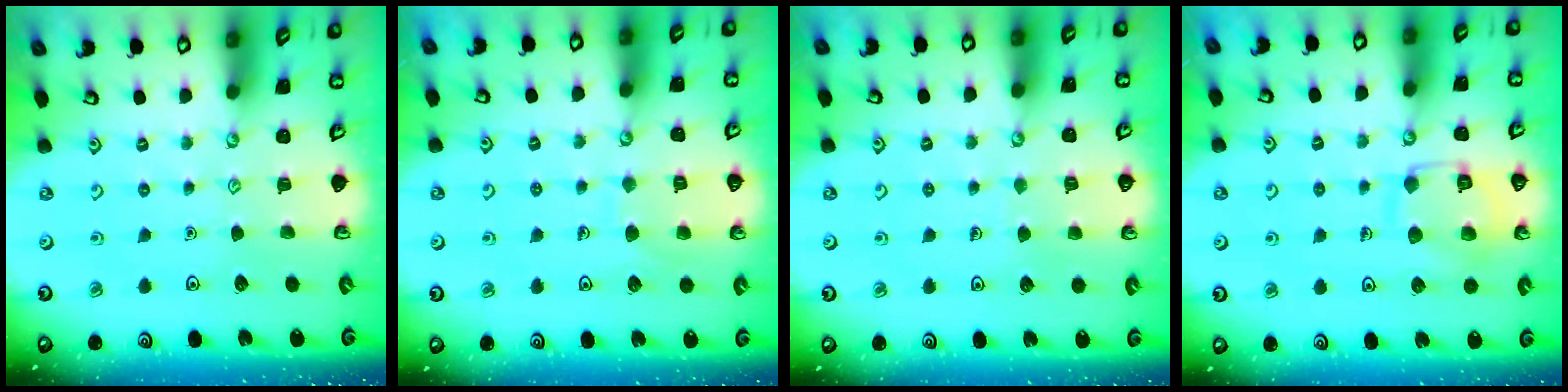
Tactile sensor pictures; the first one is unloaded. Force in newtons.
{"total": 6.7, "press": 6.7, "slide": 0.4}
{"total": 3.3, "press": 3.3, "slide": 0.2}
{"total": 12.5, "press": 12.5, "slide": 1.0}